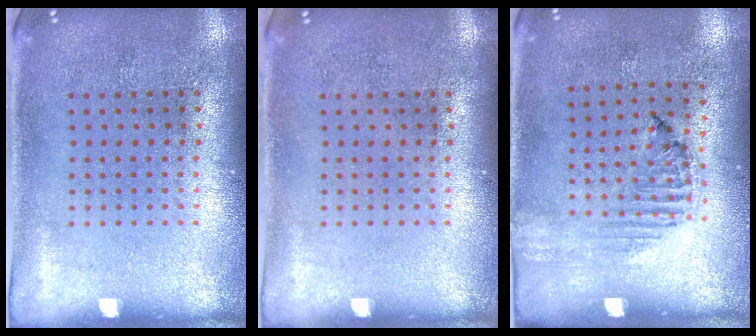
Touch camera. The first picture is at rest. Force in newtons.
{"total": 0.0}
{"total": 1.2, "press": 1.2, "slide": 0.2}